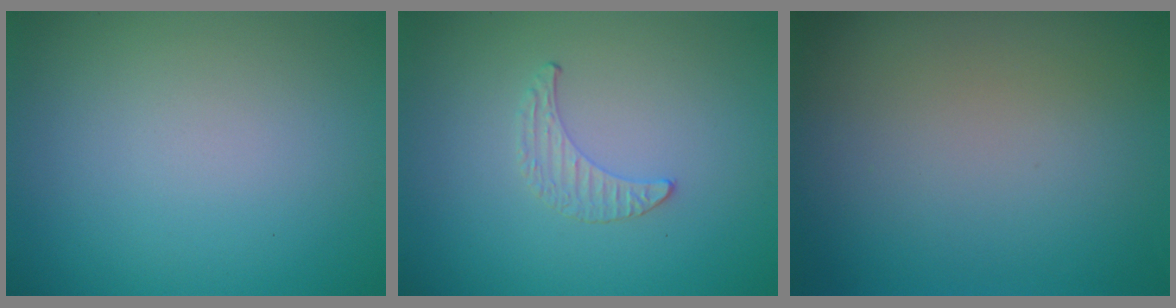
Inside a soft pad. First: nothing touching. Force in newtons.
{"total": 0.5, "press": 0.5, "slide": 0.2}
{"total": 0.0}